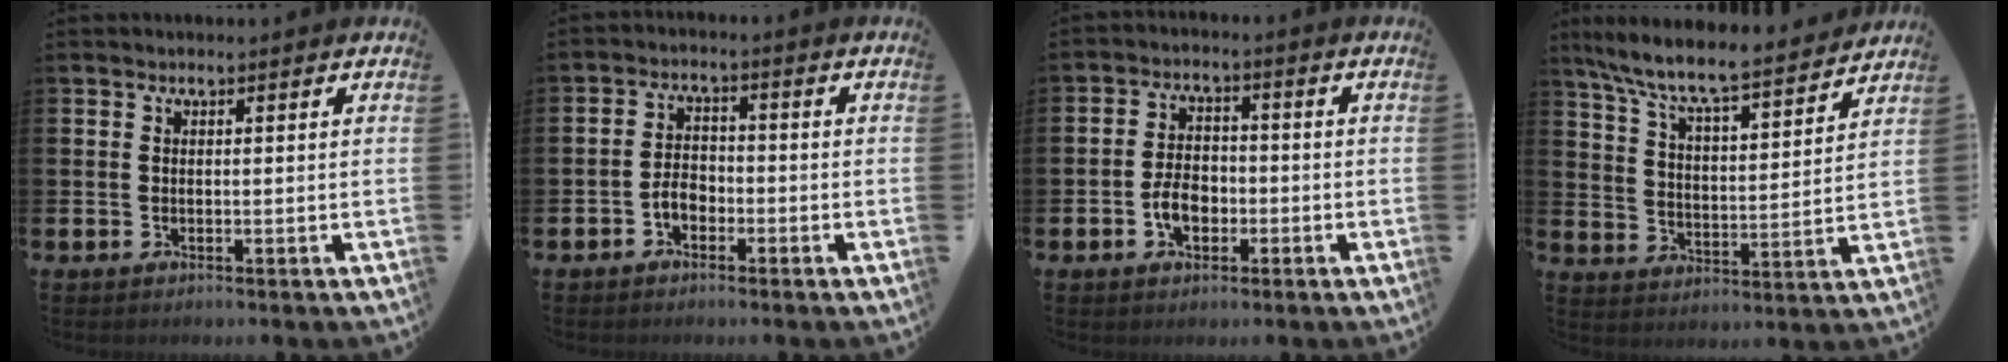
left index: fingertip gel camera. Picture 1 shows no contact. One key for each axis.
{"total": 2.7, "fx": -1.7, "fy": 1.7, "fz": 1.3, "tx": -0.021, "ty": 0.006, "tz": -0.037}
{"total": 4.4, "fx": -1.6, "fy": 2.9, "fz": 2.9, "tx": -0.041, "ty": 0.002, "tz": -0.033}
{"total": 8.4, "fx": 7.9, "fy": 0.7, "fz": 3.0, "tx": -0.092, "ty": -0.062, "tz": 0.132}